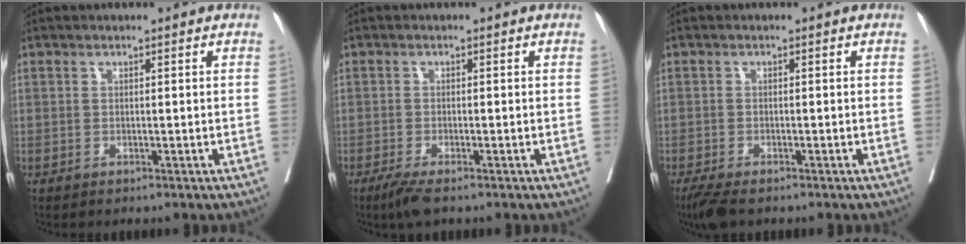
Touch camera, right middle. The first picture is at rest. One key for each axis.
{"total": 3.0, "fx": -2.2, "fy": 0.4, "fz": 2.1, "tx": -0.042, "ty": -0.009, "tz": -0.042}
{"total": 4.0, "fx": -3.0, "fy": 1.0, "fz": 2.4, "tx": -0.047, "ty": -0.013, "tz": -0.050}